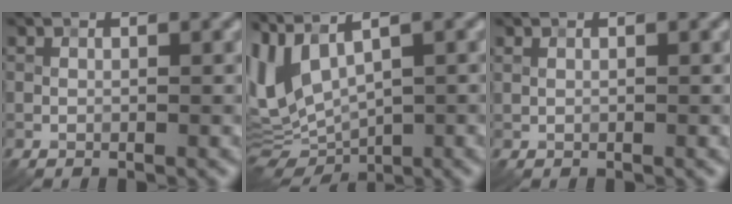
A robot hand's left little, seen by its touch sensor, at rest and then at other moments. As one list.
[{"total": 7.0, "force": [1.3, 2.9, 6.2], "torque": [-0.137, -0.003, 0.032]}, {"total": 0.0}]